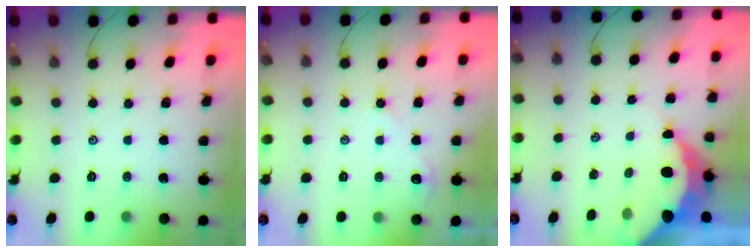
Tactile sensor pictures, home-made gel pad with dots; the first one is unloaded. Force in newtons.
{"total": 2.2, "press": 2.2, "slide": 0.4}
{"total": 8.0, "press": 8.0, "slide": 0.8}